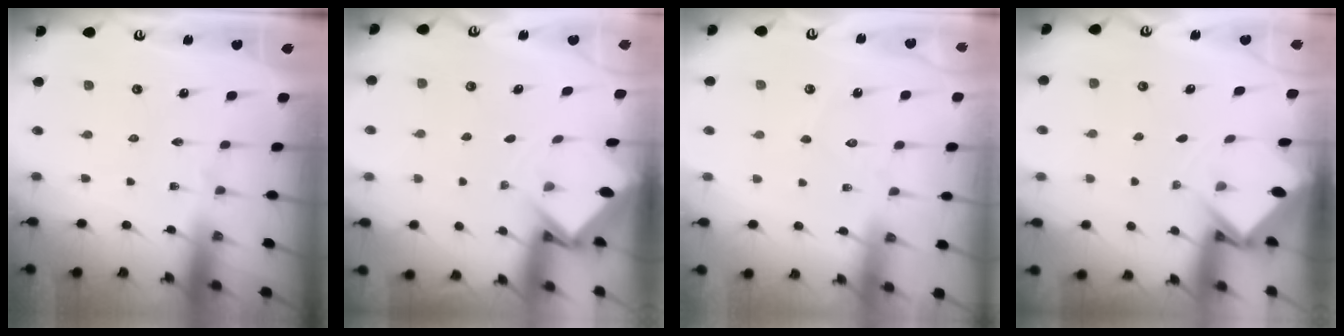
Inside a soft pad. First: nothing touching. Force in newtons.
{"total": 3.1, "press": 3.1, "slide": 0.2}
{"total": 2.8, "press": 2.8, "slide": 0.2}
{"total": 2.9, "press": 2.9, "slide": 0.2}